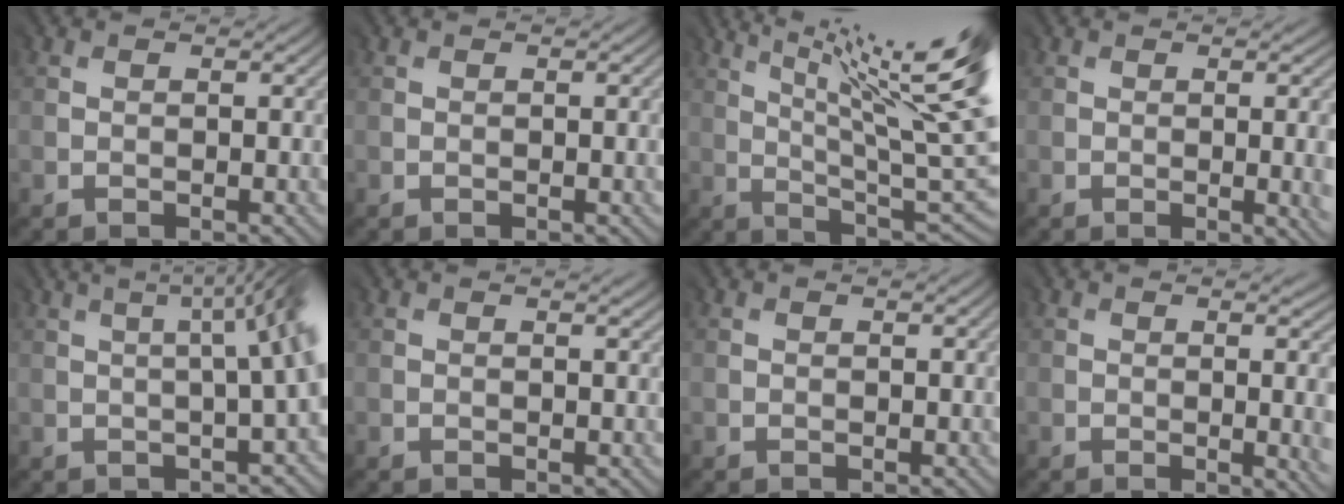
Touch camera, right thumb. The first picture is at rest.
{"total": 0.0}
{"total": 17.7, "force": [6.8, 4.6, 15.7], "torque": [-0.197, 0.027, 0.112]}
{"total": 5.2, "force": [-0.6, 2.0, 4.7], "torque": [-0.041, -0.003, -0.004]}
{"total": 9.6, "force": [0.6, 3.2, 9.1], "torque": [-0.073, 0.029, 0.000]}
{"total": 0.6, "force": [0.3, -0.1, 0.5], "torque": [-0.007, -0.001, 0.005]}
{"total": 0.0}
{"total": 6.8, "force": [-0.3, 2.8, 6.2], "torque": [-0.046, 0.001, -0.006]}